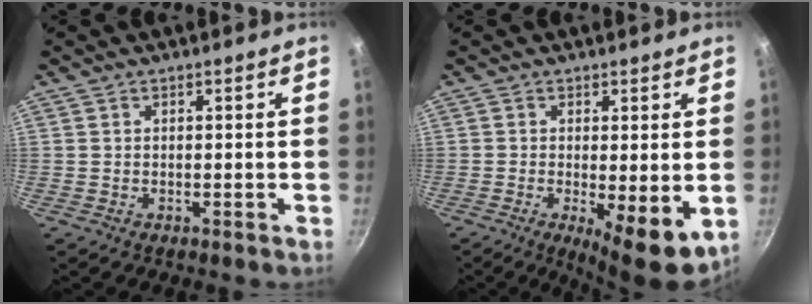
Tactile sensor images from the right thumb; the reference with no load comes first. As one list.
[{"total": 8.2, "force": [-1.2, 2.4, 7.8], "torque": [-0.102, -0.014, -0.007]}]